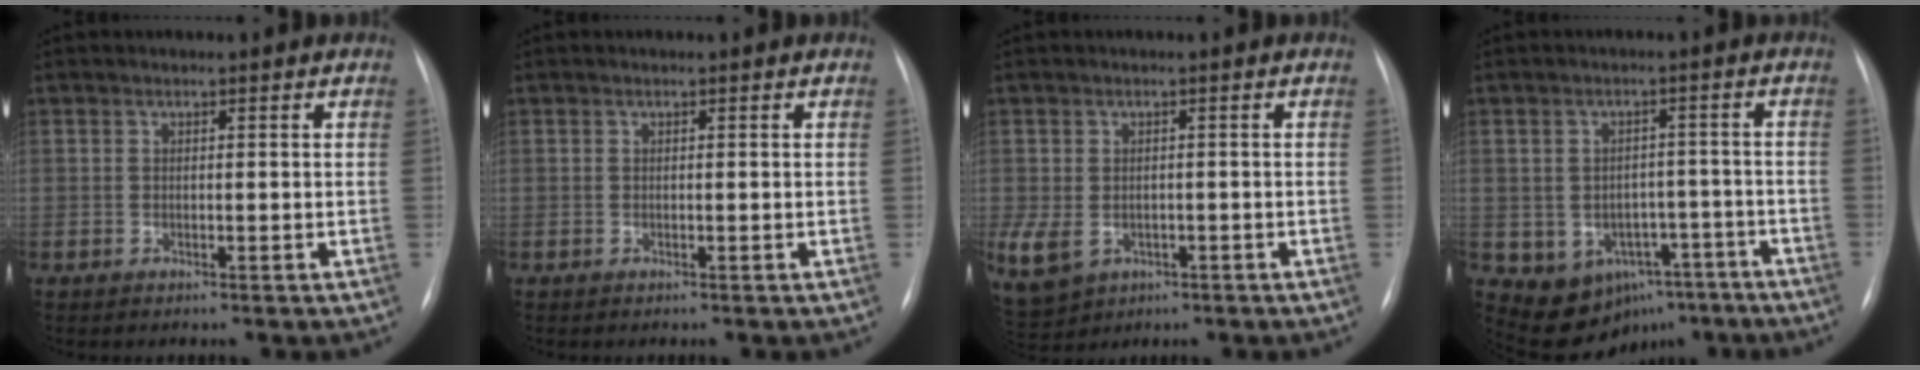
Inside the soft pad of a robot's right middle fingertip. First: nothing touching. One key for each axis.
{"total": 0.0}
{"total": 13.4, "fx": -4.9, "fy": 10.7, "fz": 6.4, "tx": -0.195, "ty": -0.010, "tz": -0.060}
{"total": 10.1, "fx": -5.3, "fy": 7.8, "fz": 3.7, "tx": -0.049, "ty": 0.033, "tz": -0.057}